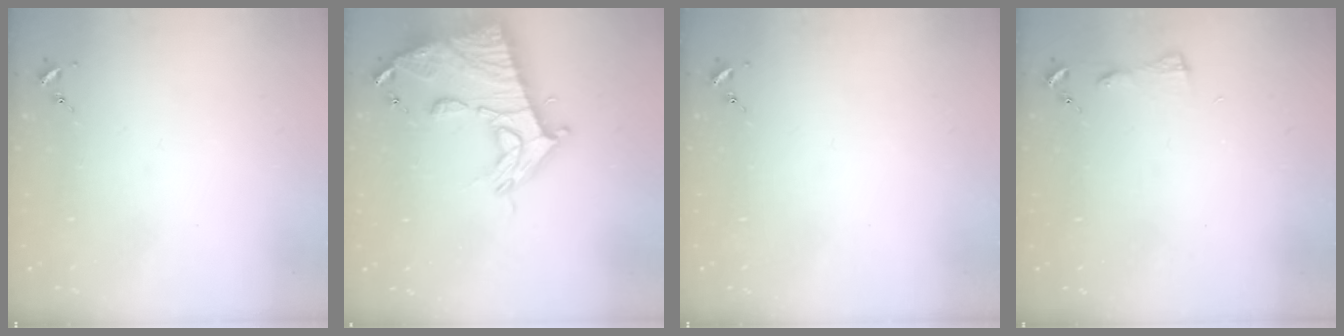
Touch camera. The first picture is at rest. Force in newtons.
{"total": 19.3, "press": 19.3, "slide": 1.6}
{"total": 0.0}
{"total": 3.2, "press": 3.1, "slide": 0.3}